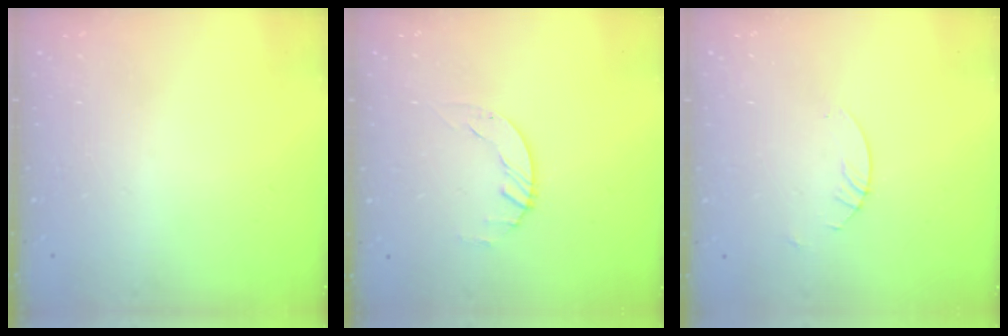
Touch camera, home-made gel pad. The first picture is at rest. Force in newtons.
{"total": 1.5, "press": 1.5, "slide": 0.2}
{"total": 2.7, "press": 2.7, "slide": 0.2}